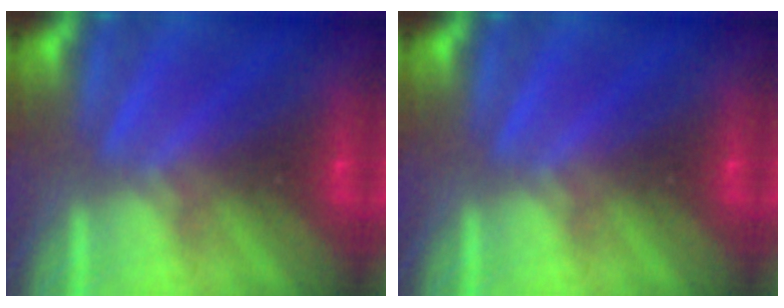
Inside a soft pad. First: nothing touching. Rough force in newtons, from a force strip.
{"total": 0.0}